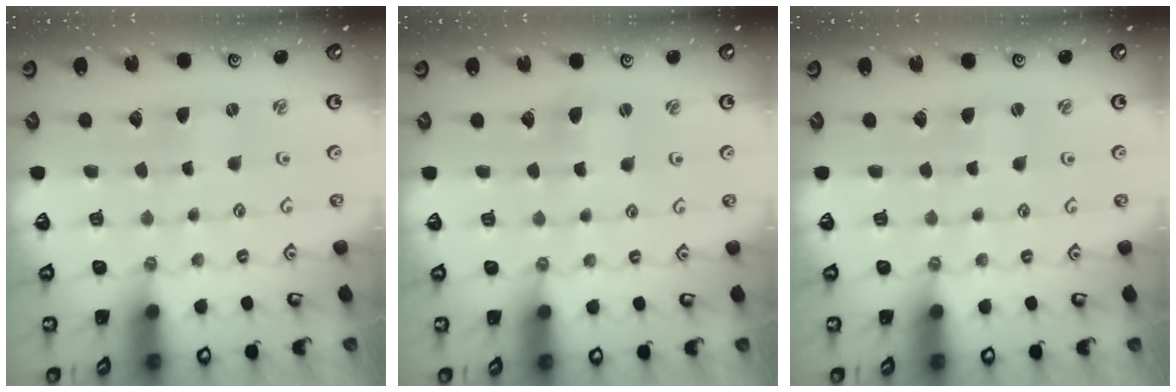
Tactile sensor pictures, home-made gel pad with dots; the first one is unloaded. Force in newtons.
{"total": 2.1, "press": 2.1, "slide": 0.3}
{"total": 2.0, "press": 2.0, "slide": 0.3}